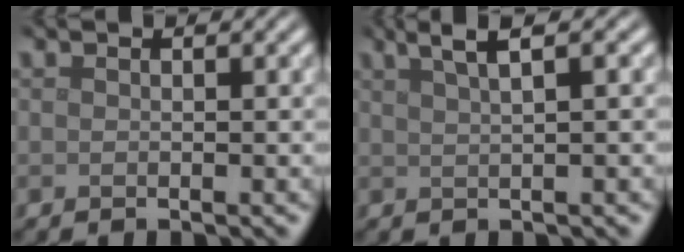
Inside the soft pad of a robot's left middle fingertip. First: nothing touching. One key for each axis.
{"total": 3.6, "fx": 2.3, "fy": 0.9, "fz": 2.7, "tx": -0.027, "ty": 0.011, "tz": 0.026}